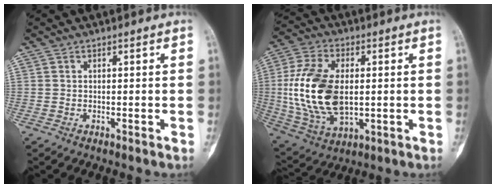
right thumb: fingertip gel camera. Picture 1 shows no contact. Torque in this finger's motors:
{"motor_torque": [2.35, 2.49, 1.42, -1.33, 0.44]}